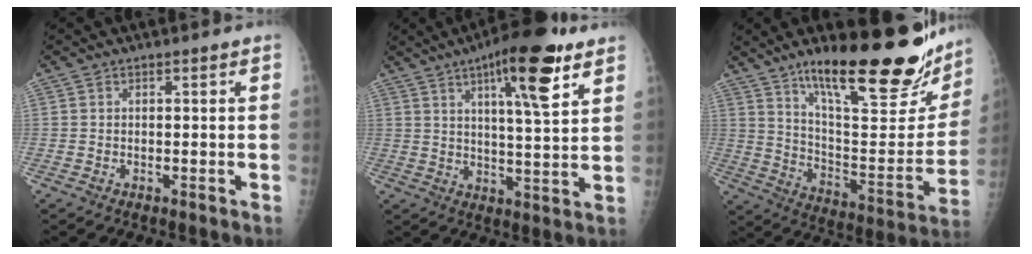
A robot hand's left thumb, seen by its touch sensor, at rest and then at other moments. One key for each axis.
{"total": 14.4, "fx": 7.7, "fy": 3.3, "fz": 11.6, "tx": -0.158, "ty": -0.036, "tz": 0.112}
{"total": 28.5, "fx": 19.0, "fy": 7.7, "fz": 19.7, "tx": -0.250, "ty": -0.091, "tz": 0.296}